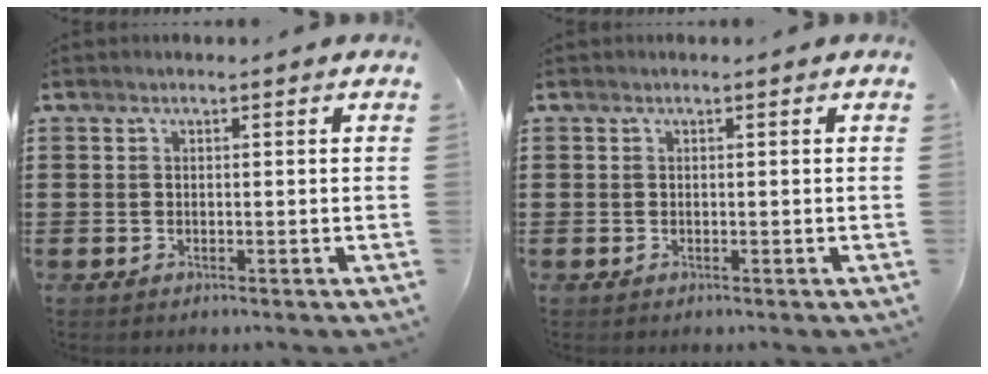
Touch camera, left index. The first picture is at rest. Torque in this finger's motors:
{"motor_torque": [0.00, 0.00, 0.00, 0.00]}